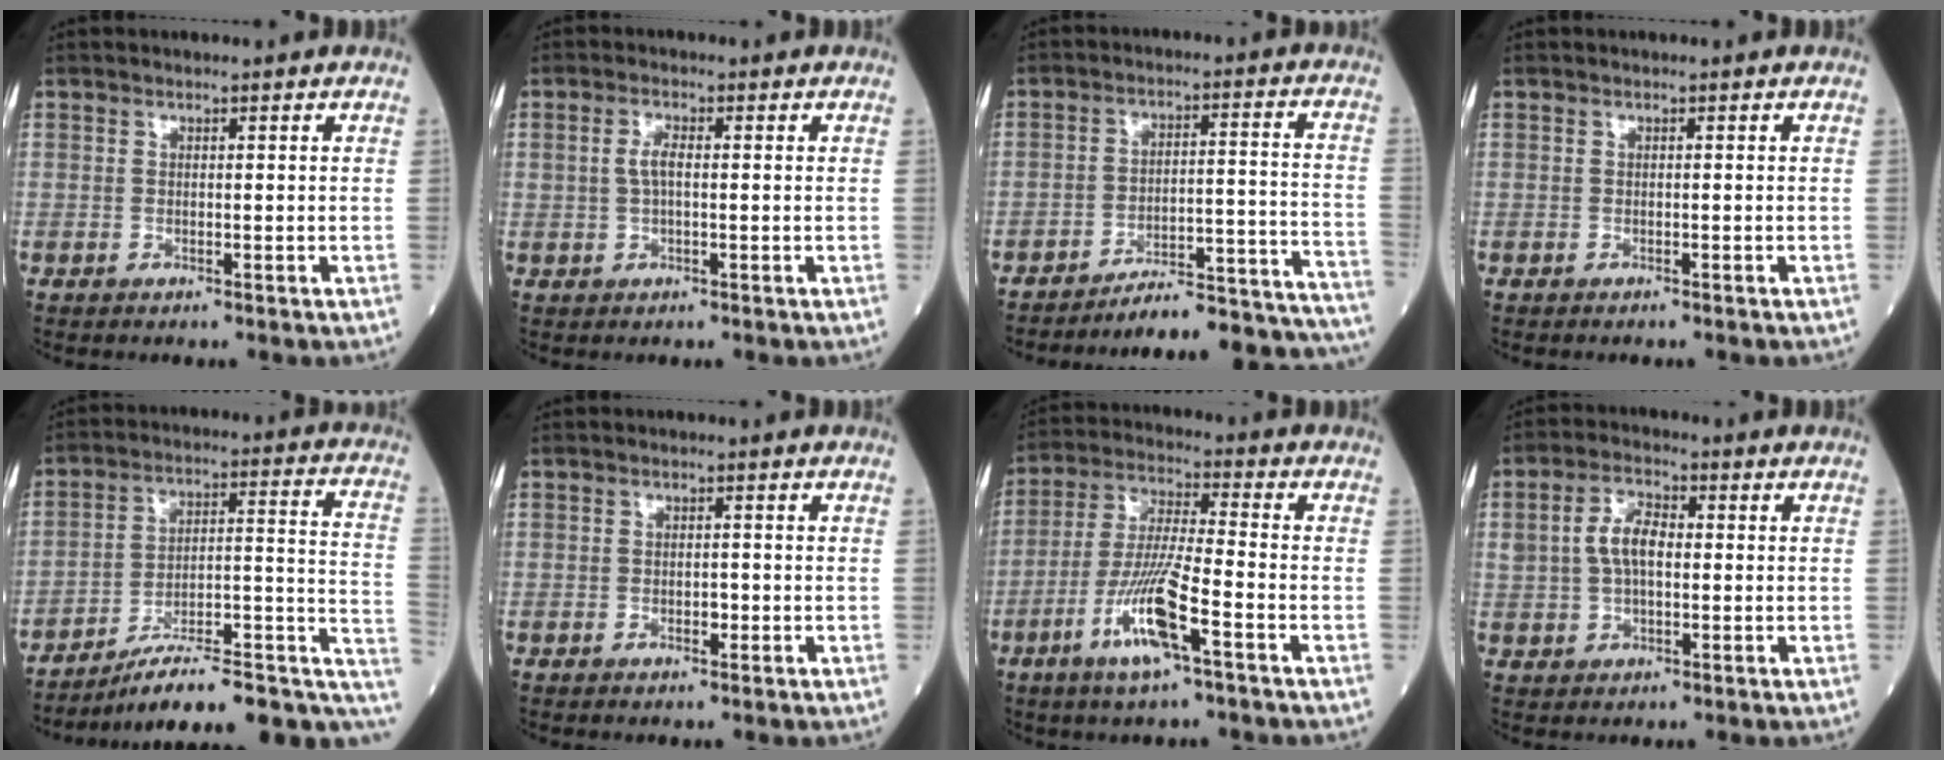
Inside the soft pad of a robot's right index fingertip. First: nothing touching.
{"total": 2.6, "force": [0.2, 0.9, 2.4], "torque": [-0.051, 0.007, 0.005]}
{"total": 21.3, "force": [-20.8, 0.0, 4.5], "torque": [-0.009, 0.017, -0.276]}
{"total": 0.7, "force": [-0.7, 0.0, 0.3], "torque": [-0.003, 0.000, -0.010]}
{"total": 19.5, "force": [-12.6, 4.8, 14.1], "torque": [-0.129, 0.054, -0.178]}
{"total": 1.4, "force": [-0.6, 0.7, 1.1], "torque": [-0.015, 0.002, -0.009]}
{"total": 11.1, "force": [-5.0, 0.7, 9.9], "torque": [-0.197, -0.011, -0.098]}
{"total": 5.8, "force": [0.4, 3.0, 4.9], "torque": [-0.101, 0.014, 0.007]}